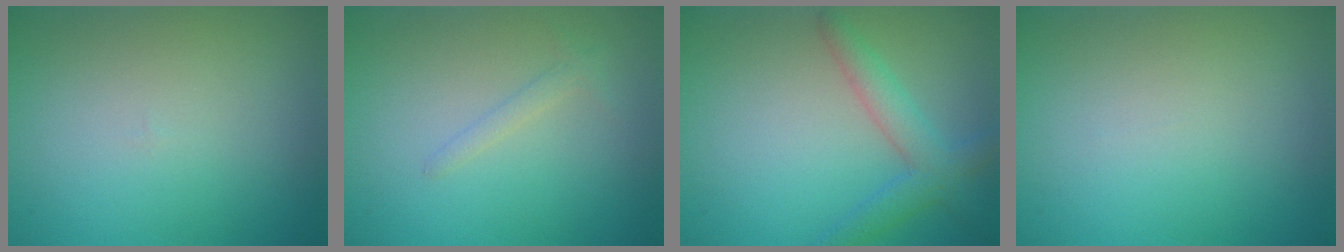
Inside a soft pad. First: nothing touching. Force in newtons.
{"total": 1.1, "press": 1.1, "slide": 0.1}
{"total": 3.3, "press": 3.3, "slide": 0.2}
{"total": 0.0}